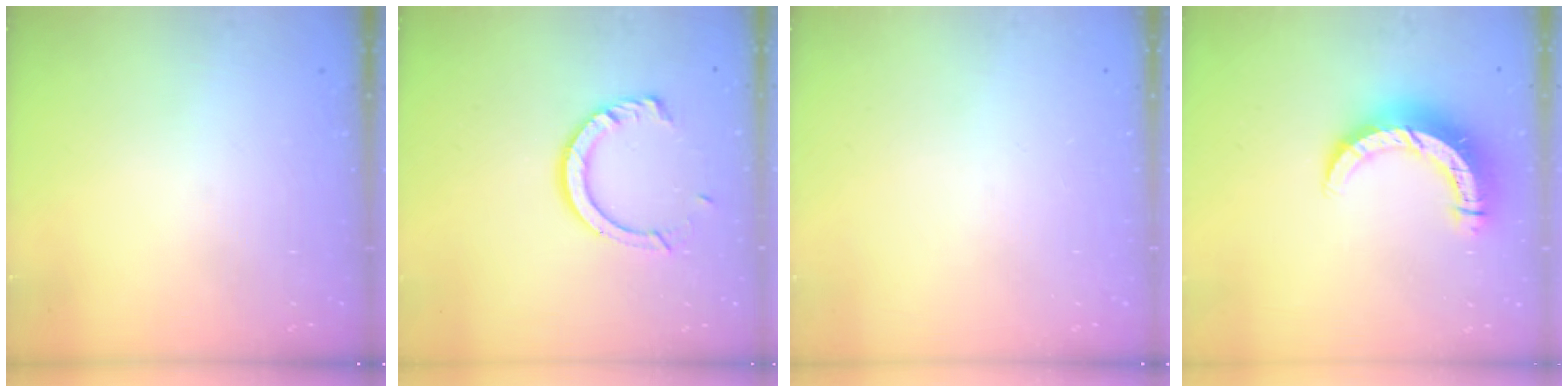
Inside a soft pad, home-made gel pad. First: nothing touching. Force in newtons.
{"total": 10.0, "press": 10.0, "slide": 0.9}
{"total": 0.0}
{"total": 10.6, "press": 10.5, "slide": 1.2}